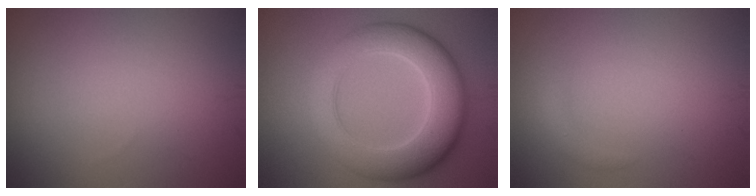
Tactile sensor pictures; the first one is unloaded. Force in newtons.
{"total": 9.0, "press": 9.0, "slide": 0.4}
{"total": 1.0, "press": 1.0, "slide": 0.1}